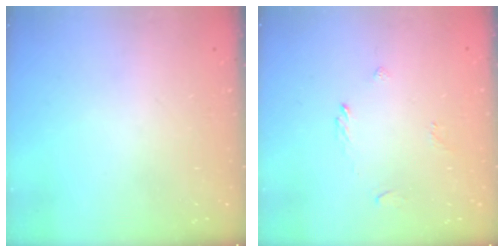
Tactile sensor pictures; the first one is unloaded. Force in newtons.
{"total": 2.6, "press": 2.5, "slide": 0.8}